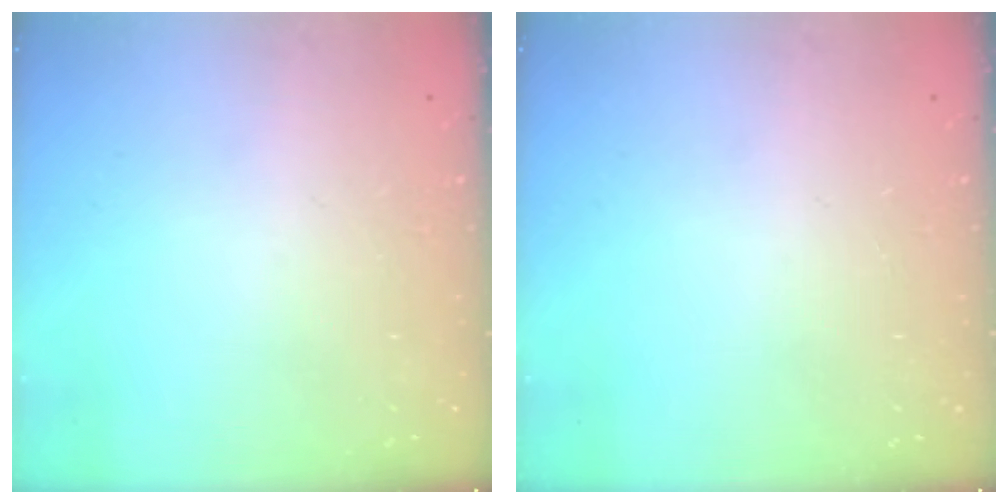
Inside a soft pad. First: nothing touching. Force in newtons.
{"total": 0.0}